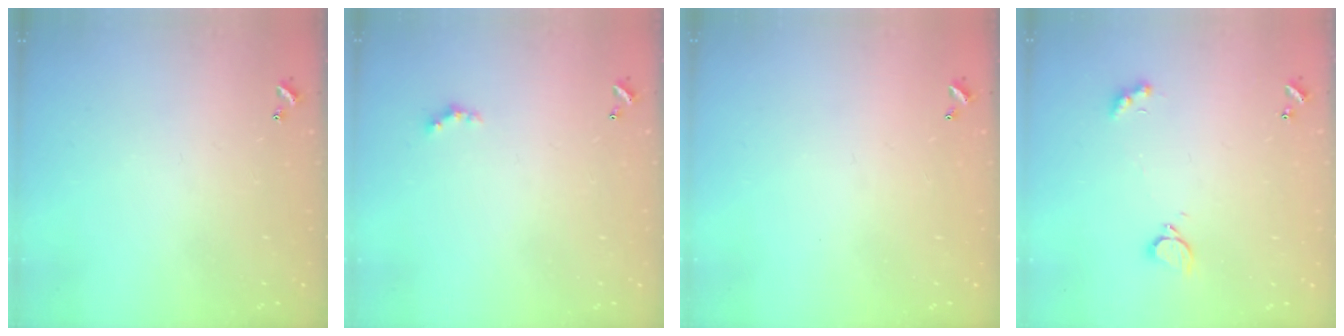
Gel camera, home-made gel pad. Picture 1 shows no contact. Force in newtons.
{"total": 1.6, "press": 1.6, "slide": 0.4}
{"total": 2.7, "press": 2.7, "slide": 0.1}
{"total": 2.9, "press": 2.9, "slide": 0.6}